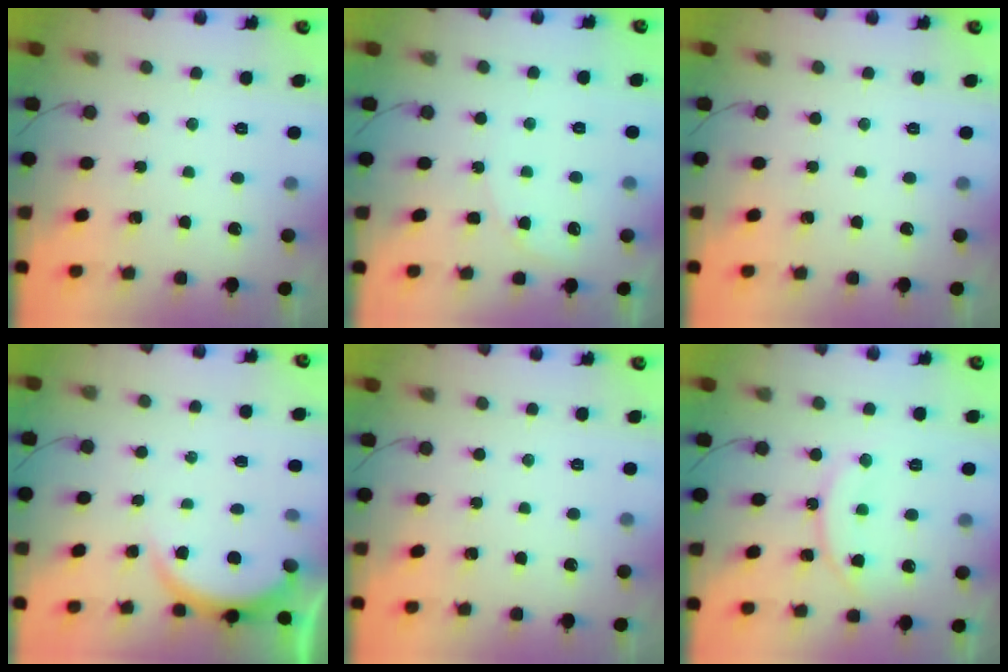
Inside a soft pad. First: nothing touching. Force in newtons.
{"total": 6.4, "press": 6.4, "slide": 0.1}
{"total": 0.0}
{"total": 2.9, "press": 2.8, "slide": 0.5}
{"total": 0.0}
{"total": 12.5, "press": 12.5, "slide": 0.9}